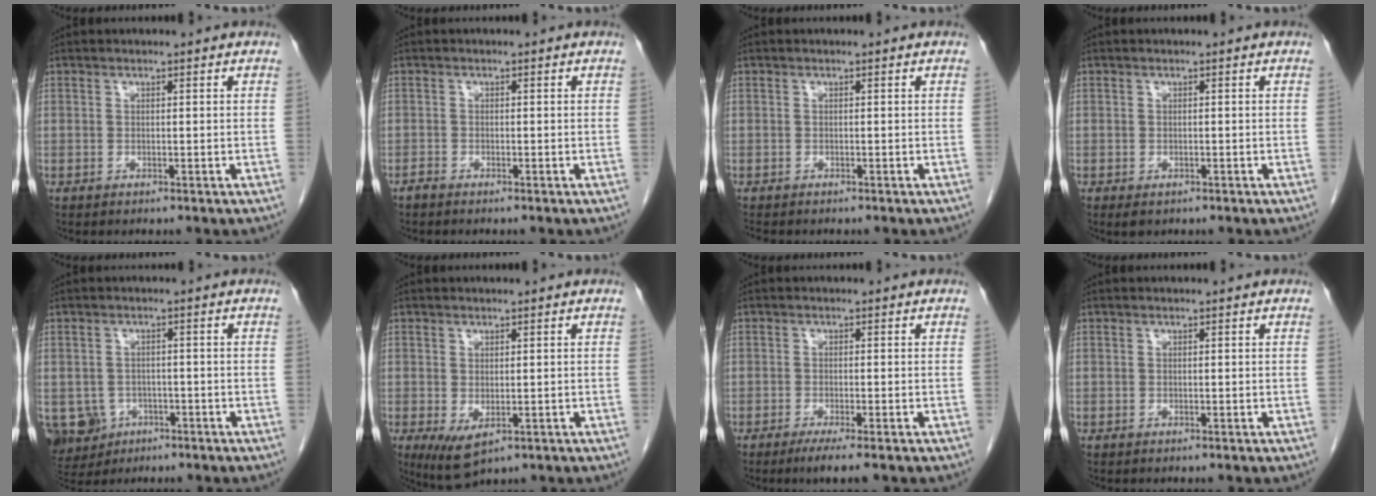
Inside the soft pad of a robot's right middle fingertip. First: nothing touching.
{"total": 0.7, "force": [-0.7, 0.0, 0.2], "torque": [-0.008, -0.001, -0.016]}
{"total": 1.9, "force": [-1.6, 0.5, 0.7], "torque": [-0.014, -0.004, -0.021]}
{"total": 1.4, "force": [-0.9, 0.8, 0.8], "torque": [-0.013, -0.001, -0.005]}
{"total": 7.3, "force": [-3.6, 6.0, 2.1], "torque": [-0.050, 0.002, -0.049]}
{"total": 4.5, "force": [-1.4, 2.0, 3.8], "torque": [-0.066, -0.016, -0.008]}
{"total": 3.5, "force": [-2.4, 0.0, 2.6], "torque": [-0.041, -0.011, -0.040]}
{"total": 0.0}